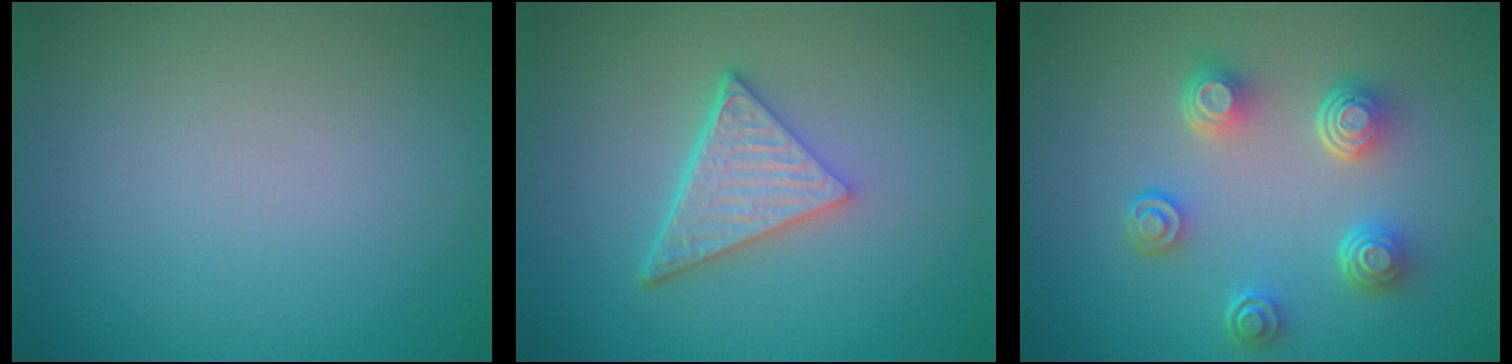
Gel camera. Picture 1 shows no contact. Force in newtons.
{"total": 4.9, "press": 3.5, "slide": 3.4}
{"total": 4.9, "press": 3.5, "slide": 3.4}